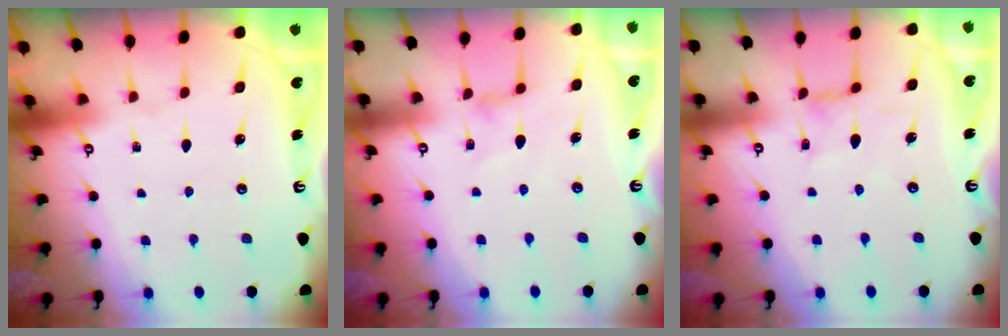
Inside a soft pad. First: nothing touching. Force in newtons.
{"total": 1.5, "press": 1.4, "slide": 0.3}
{"total": 2.7, "press": 2.6, "slide": 0.4}